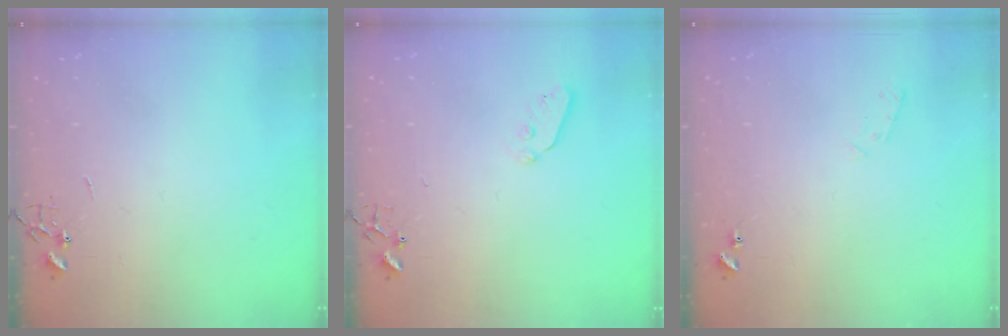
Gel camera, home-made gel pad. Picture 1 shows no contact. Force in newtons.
{"total": 3.8, "press": 3.7, "slide": 0.7}
{"total": 5.3, "press": 5.2, "slide": 0.9}